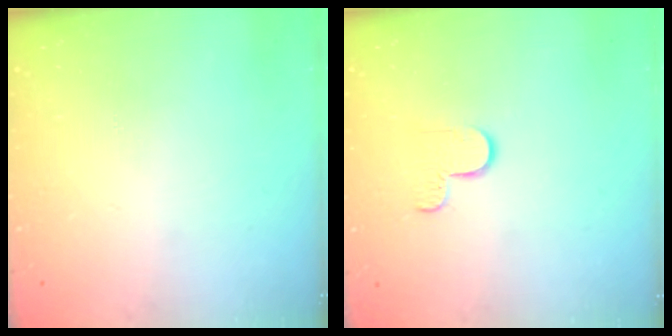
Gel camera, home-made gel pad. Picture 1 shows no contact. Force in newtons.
{"total": 5.1, "press": 5.0, "slide": 0.5}